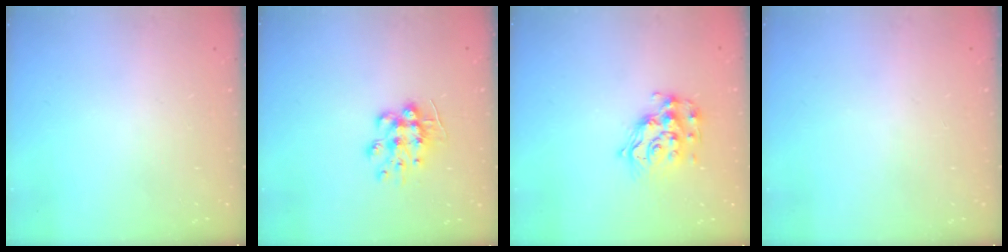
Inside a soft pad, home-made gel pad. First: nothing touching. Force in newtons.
{"total": 9.4, "press": 9.4, "slide": 0.6}
{"total": 14.2, "press": 14.2, "slide": 1.0}
{"total": 0.7, "press": 0.7, "slide": 0.2}